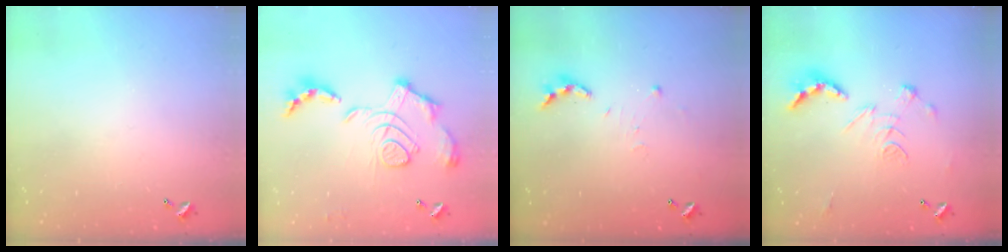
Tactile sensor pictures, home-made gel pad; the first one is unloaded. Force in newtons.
{"total": 2.1, "press": 1.4, "slide": 1.5}
{"total": 5.8, "press": 5.8, "slide": 0.6}
{"total": 2.6, "press": 2.1, "slide": 1.5}